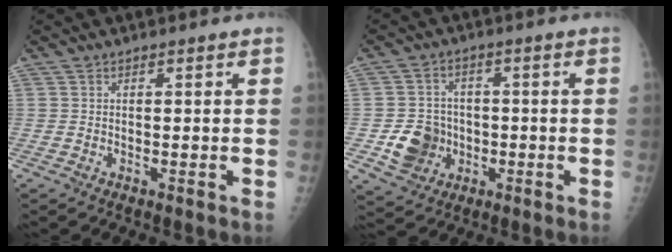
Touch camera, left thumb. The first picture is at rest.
{"total": 8.3, "force": [-2.2, 7.4, 3.1], "torque": [-0.026, 0.012, -0.032]}